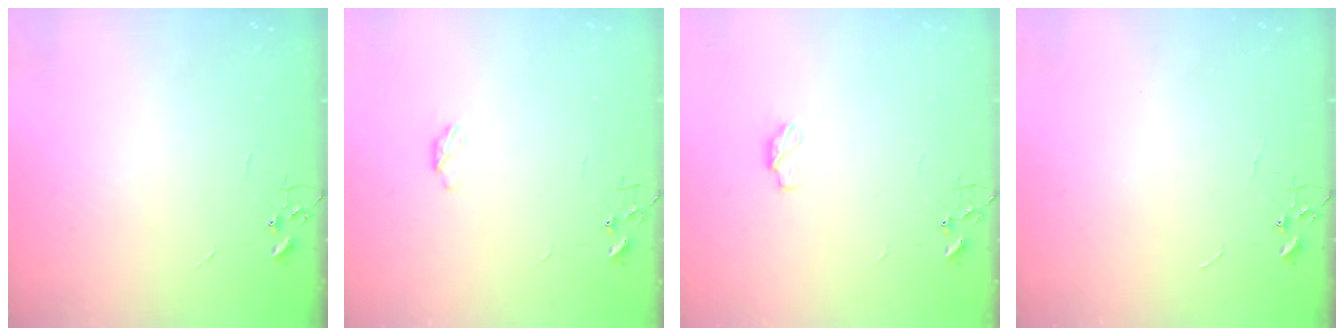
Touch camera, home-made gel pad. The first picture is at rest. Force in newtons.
{"total": 3.8, "press": 3.8, "slide": 0.6}
{"total": 4.6, "press": 4.6, "slide": 0.6}
{"total": 0.0}